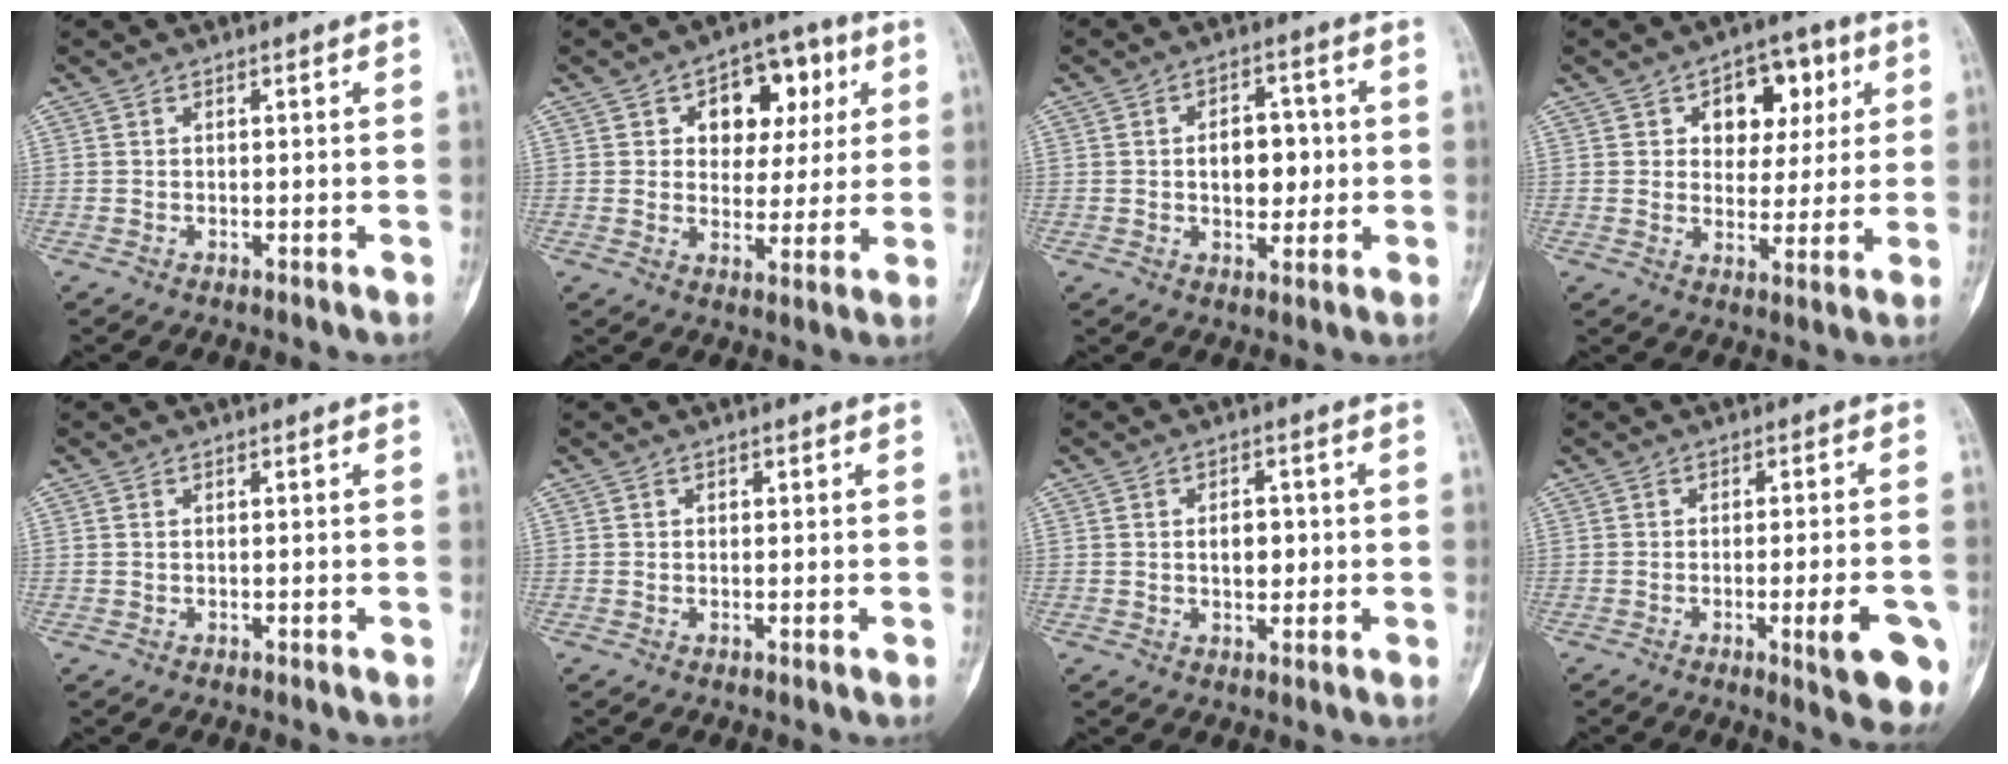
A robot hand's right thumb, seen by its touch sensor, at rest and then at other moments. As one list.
[{"total": 12.4, "force": [4.3, 8.5, 8.0], "torque": [-0.054, 0.001, 0.059]}, {"total": 7.9, "force": [0.2, 5.1, 6.0], "torque": [-0.052, 0.005, 0.003]}, {"total": 11.5, "force": [4.2, 7.8, 7.3], "torque": [-0.047, -0.004, 0.057]}, {"total": 0.0}, {"total": 0.5, "force": [0.2, 0.4, 0.2], "torque": [0.006, 0.001, 0.001]}, {"total": 4.1, "force": [0.1, 2.7, 3.1], "torque": [-0.028, -0.001, 0.003]}, {"total": 9.5, "force": [-3.4, 1.9, 8.7], "torque": [-0.099, 0.002, -0.039]}]